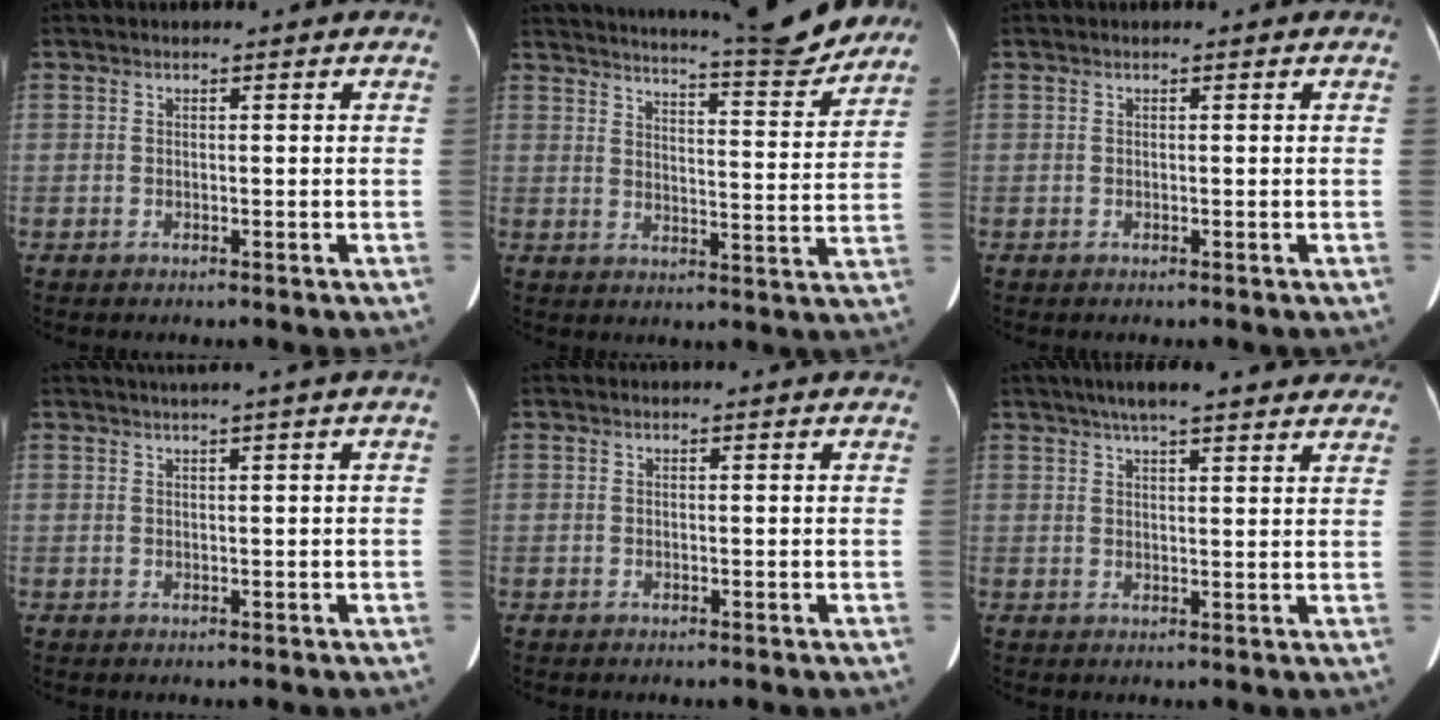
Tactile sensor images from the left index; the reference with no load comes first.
{"total": 17.1, "force": [15.8, 0.8, 6.6], "torque": [-0.101, -0.036, 0.206]}
{"total": 0.0}
{"total": 2.4, "force": [1.8, -0.8, 1.5], "torque": [-0.020, 0.006, 0.034]}
{"total": 1.8, "force": [1.7, 0.4, 0.4], "torque": [-0.015, 0.012, 0.012]}
{"total": 15.1, "force": [12.4, 2.5, 8.3], "torque": [-0.118, 0.038, 0.157]}